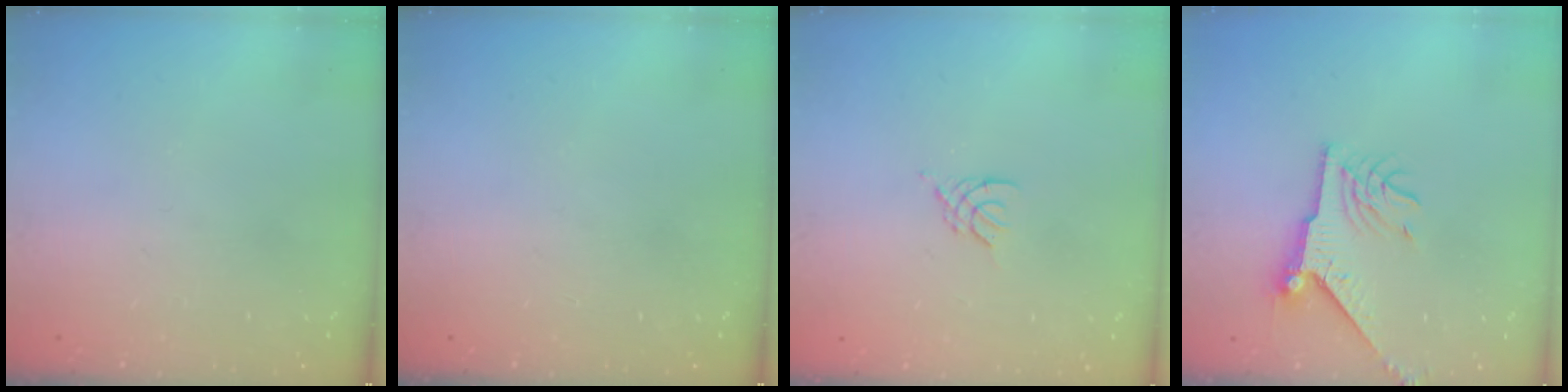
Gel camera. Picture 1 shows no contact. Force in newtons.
{"total": 0.0}
{"total": 2.4, "press": 2.3, "slide": 0.5}
{"total": 9.7, "press": 9.7, "slide": 0.3}